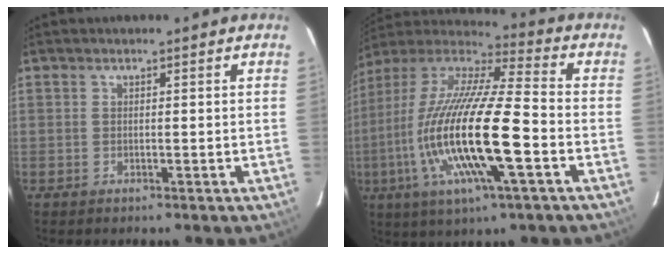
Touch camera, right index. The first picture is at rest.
{"total": 22.9, "force": [-5.9, 4.1, 21.8], "torque": [-0.418, -0.030, -0.119]}